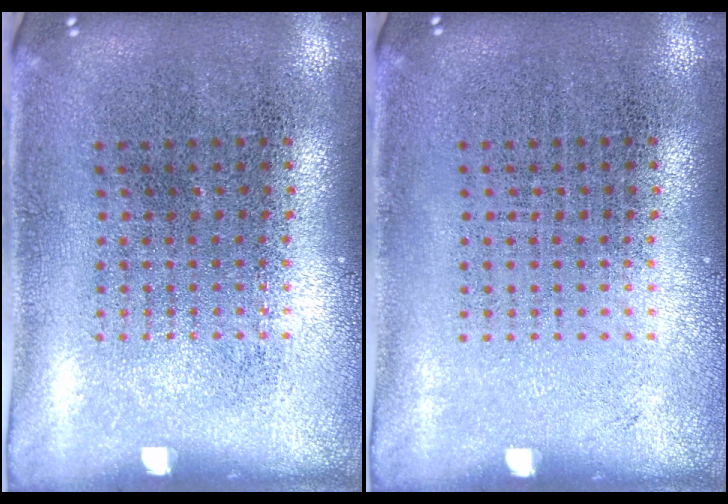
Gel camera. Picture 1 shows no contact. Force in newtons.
{"total": 0.0}